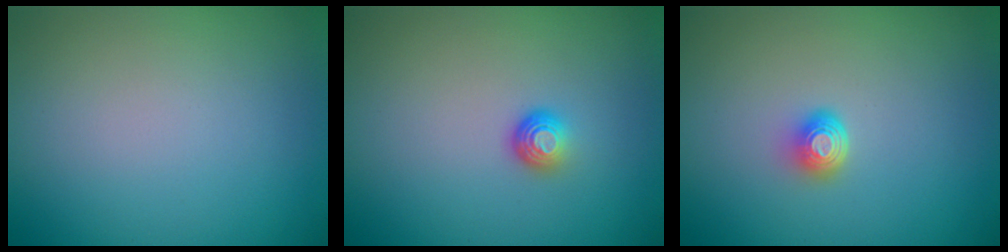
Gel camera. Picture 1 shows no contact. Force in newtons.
{"total": 1.5, "press": 1.0, "slide": 1.1}
{"total": 1.8, "press": 1.3, "slide": 1.3}